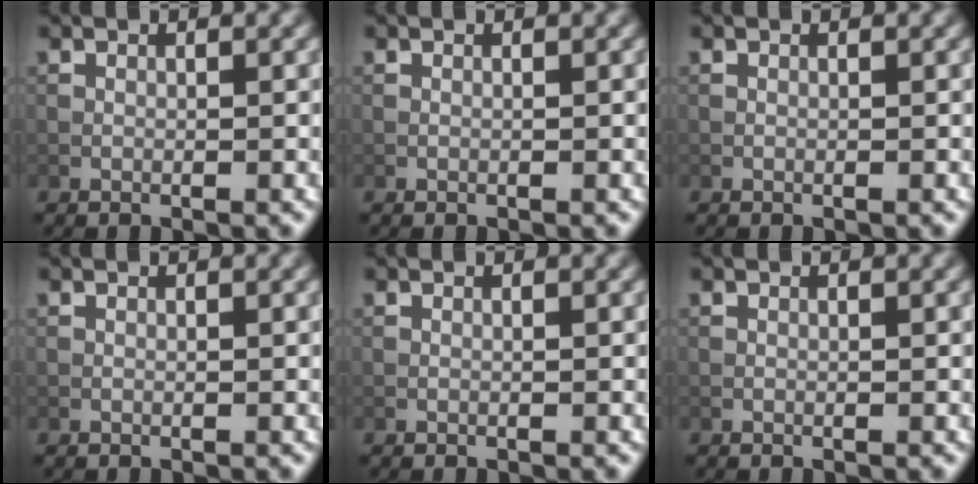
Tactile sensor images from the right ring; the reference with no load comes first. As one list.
[{"total": 0.0}, {"total": 0.0}, {"total": 0.0}, {"total": 0.0}, {"total": 0.0}]